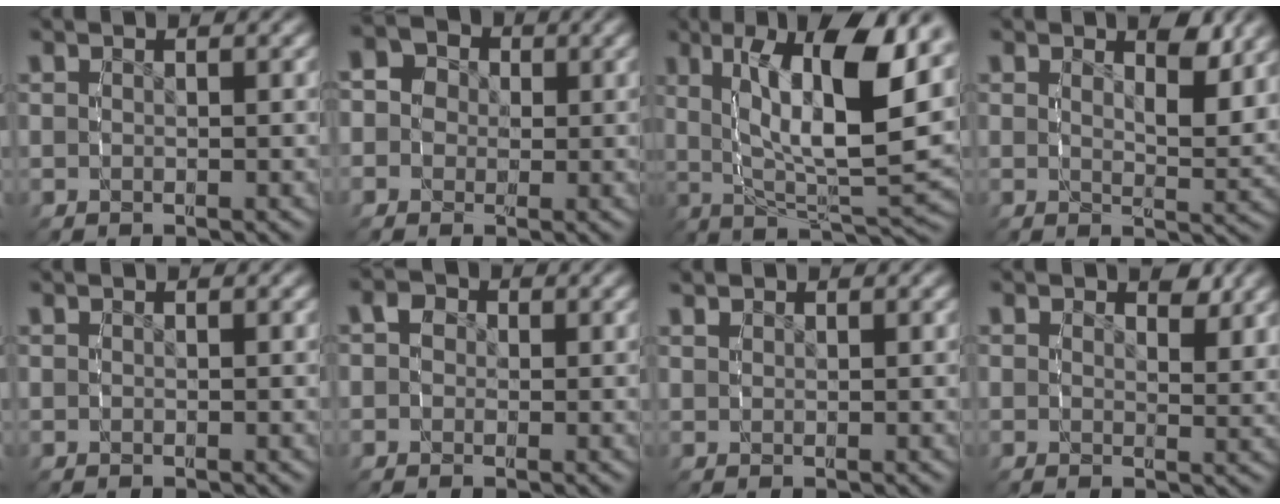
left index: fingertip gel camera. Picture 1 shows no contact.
{"total": 6.0, "force": [1.2, 5.4, 2.5], "torque": [-0.051, 0.009, 0.002]}
{"total": 12.5, "force": [3.0, 4.1, 11.5], "torque": [-0.166, 0.016, 0.048]}
{"total": 3.1, "force": [1.9, 0.5, 2.4], "torque": [-0.036, -0.018, 0.032]}
{"total": 0.0}
{"total": 1.8, "force": [0.3, 1.7, 0.7], "torque": [-0.008, 0.001, -0.003]}
{"total": 0.6, "force": [0.6, -0.1, -0.1], "torque": [-0.001, -0.002, 0.017]}
{"total": 2.0, "force": [1.4, 0.7, 1.2], "torque": [-0.013, -0.005, 0.019]}